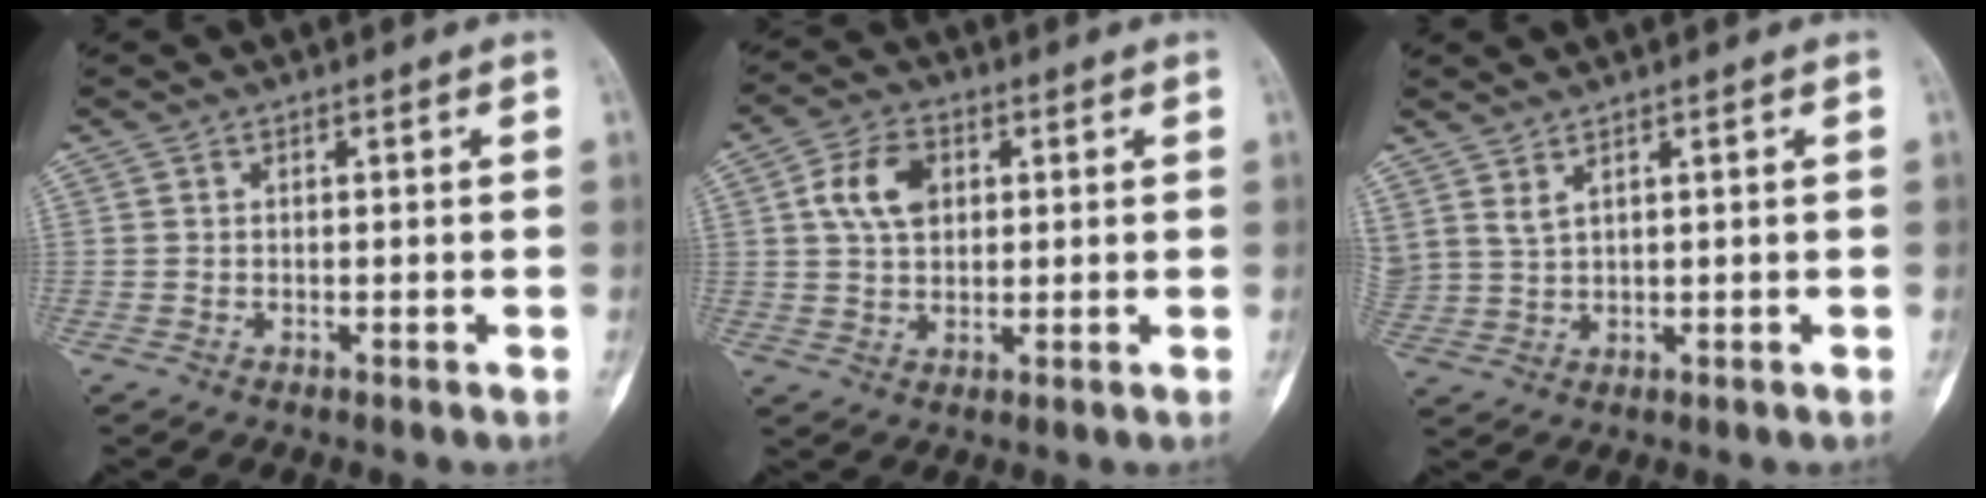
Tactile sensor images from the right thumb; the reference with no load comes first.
{"total": 7.9, "force": [2.0, 5.4, 5.4], "torque": [-0.085, 0.003, 0.034]}
{"total": 3.2, "force": [2.4, 0.9, 1.8], "torque": [-0.041, -0.014, 0.058]}